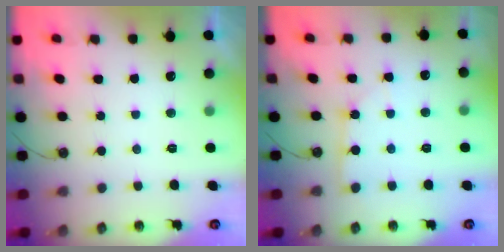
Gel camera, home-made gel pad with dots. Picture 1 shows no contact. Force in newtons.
{"total": 2.7, "press": 2.7, "slide": 0.4}